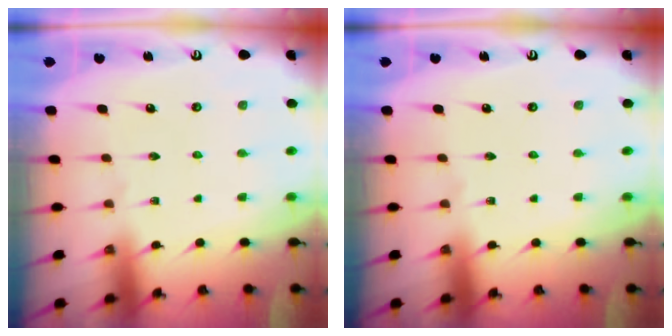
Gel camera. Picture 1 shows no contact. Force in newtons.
{"total": 0.0}